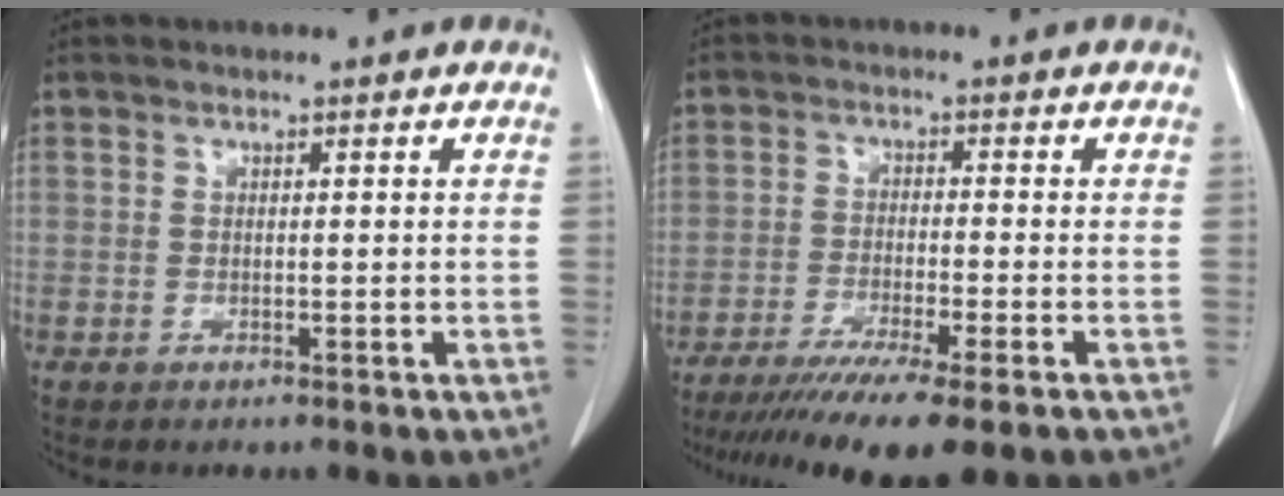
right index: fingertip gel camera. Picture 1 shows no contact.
{"total": 13.1, "force": [-9.8, 0.7, 8.8], "torque": [-0.139, -0.034, -0.155]}